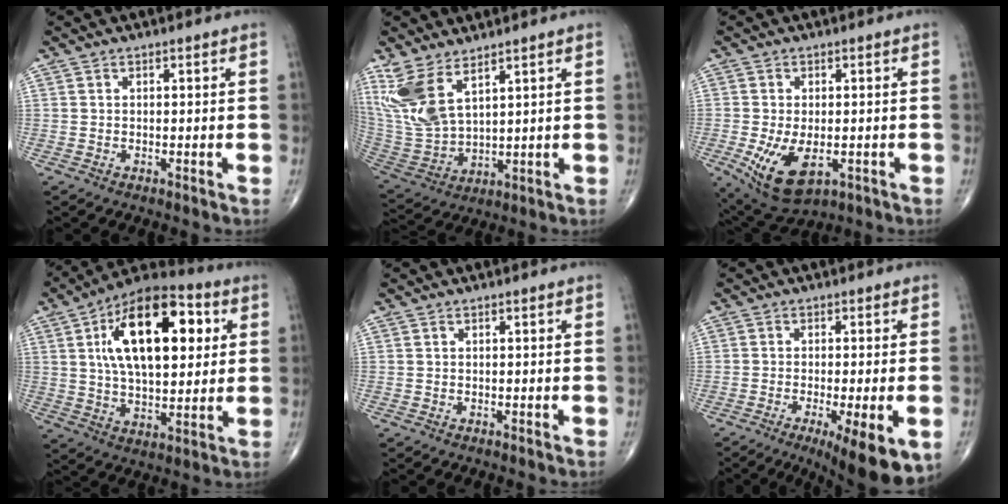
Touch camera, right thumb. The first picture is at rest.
{"total": 11.5, "force": [6.8, 4.9, 7.9], "torque": [-0.176, -0.030, 0.159]}
{"total": 10.2, "force": [-2.9, 5.5, 8.1], "torque": [-0.142, -0.011, -0.034]}
{"total": 22.2, "force": [5.8, 11.0, 18.3], "torque": [-0.271, 0.005, 0.089]}
{"total": 0.0}
{"total": 13.1, "force": [-6.1, 3.1, 11.2], "torque": [-0.130, -0.008, -0.083]}